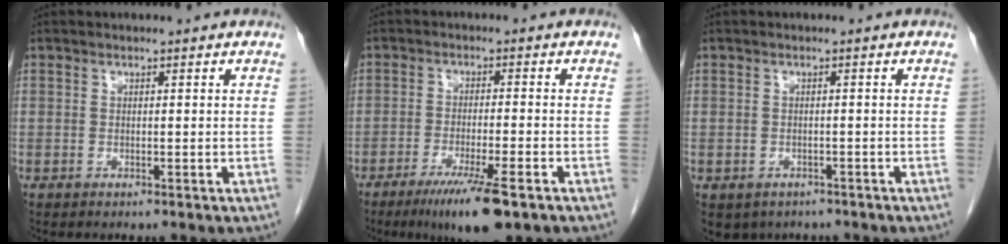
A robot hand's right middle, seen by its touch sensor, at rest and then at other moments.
{"total": 9.0, "force": [-5.7, 0.5, 6.9], "torque": [-0.119, -0.025, -0.089]}
{"total": 5.1, "force": [-3.8, 3.2, 1.1], "torque": [-0.015, 0.004, -0.046]}